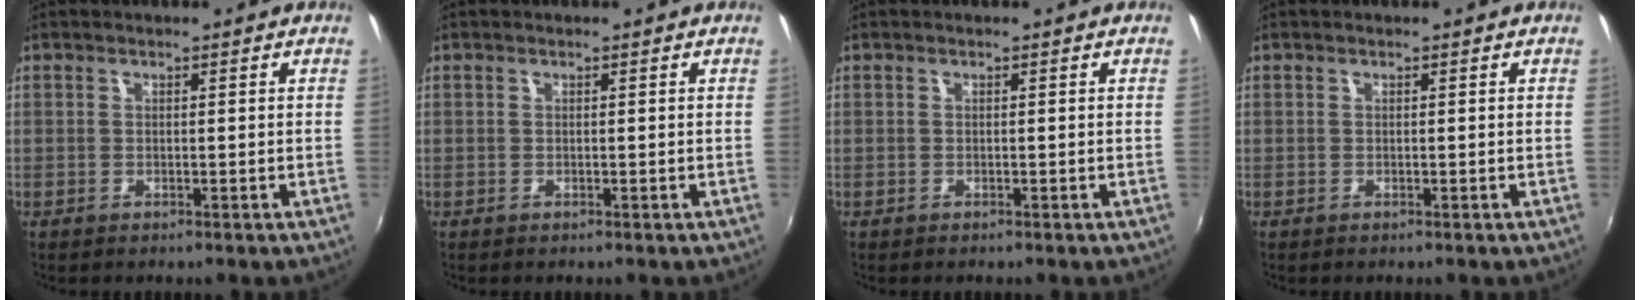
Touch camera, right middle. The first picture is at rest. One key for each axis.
{"total": 0.0}
{"total": 0.0}
{"total": 0.0}